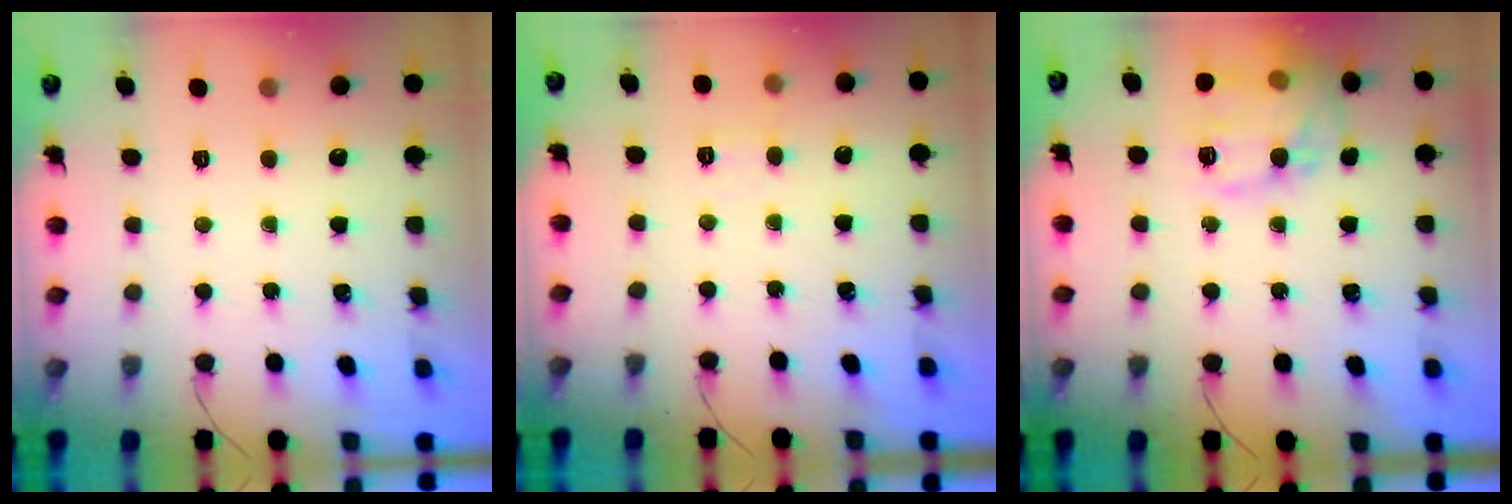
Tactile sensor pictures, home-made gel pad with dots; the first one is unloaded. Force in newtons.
{"total": 4.3, "press": 4.2, "slide": 1.2}
{"total": 17.6, "press": 17.6, "slide": 1.1}